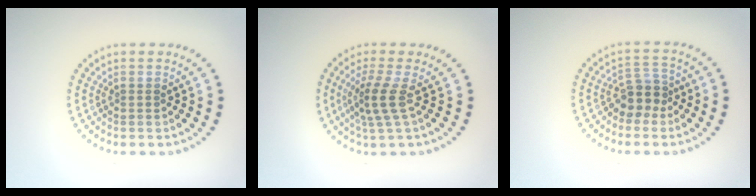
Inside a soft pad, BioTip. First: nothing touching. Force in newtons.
{"total": 2.8, "press": 2.3, "slide": 1.6}
{"total": 2.8, "press": 2.2, "slide": 1.6}